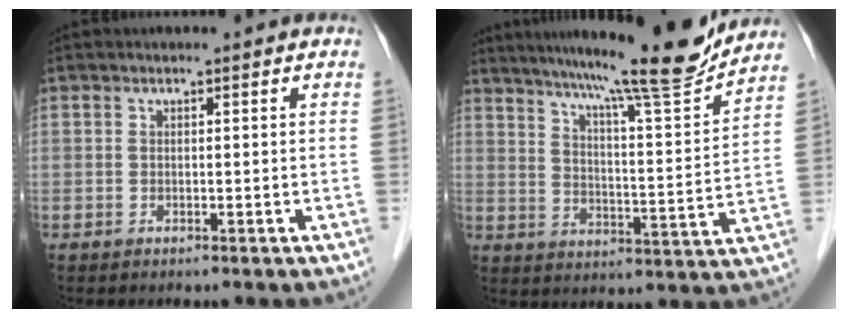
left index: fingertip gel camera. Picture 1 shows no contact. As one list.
[{"total": 17.1, "force": [15.1, -0.7, 8.0], "torque": [-0.125, -0.027, 0.214]}]